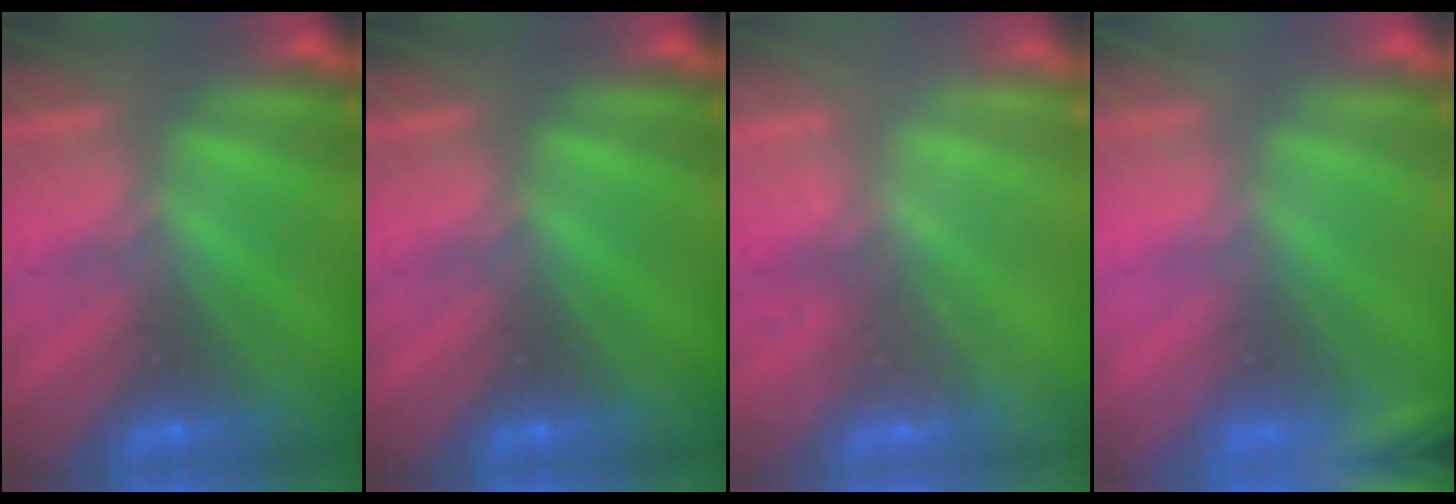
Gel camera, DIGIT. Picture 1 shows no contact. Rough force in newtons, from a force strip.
{"total": 0.0}
{"total": 2.2}
{"total": 2.4}